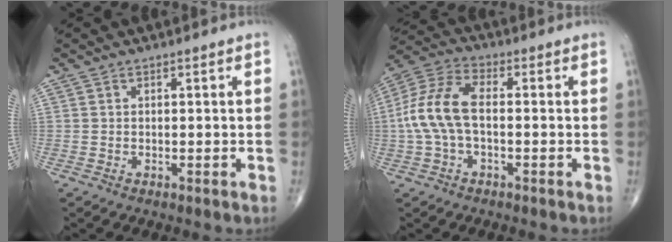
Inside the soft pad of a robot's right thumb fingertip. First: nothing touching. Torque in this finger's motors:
{"motor_torque": [0.24, 0.17, 1.20, -0.15, 0.42]}